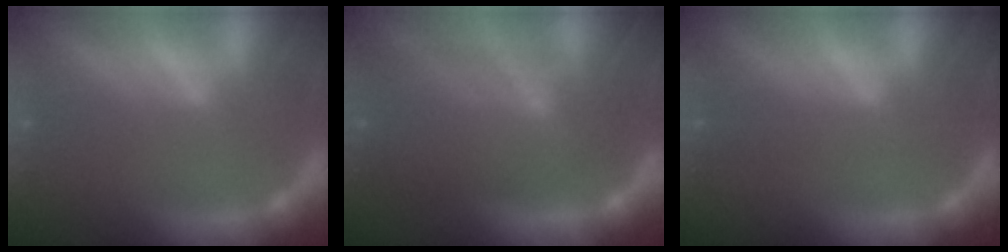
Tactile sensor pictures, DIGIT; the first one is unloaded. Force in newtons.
{"total": 8.5}
{"total": 1.0}